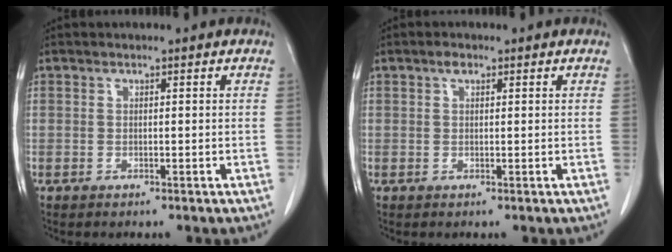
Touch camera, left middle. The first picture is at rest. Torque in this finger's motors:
{"motor_torque": [0.06, -0.04, -0.01, 0.00]}